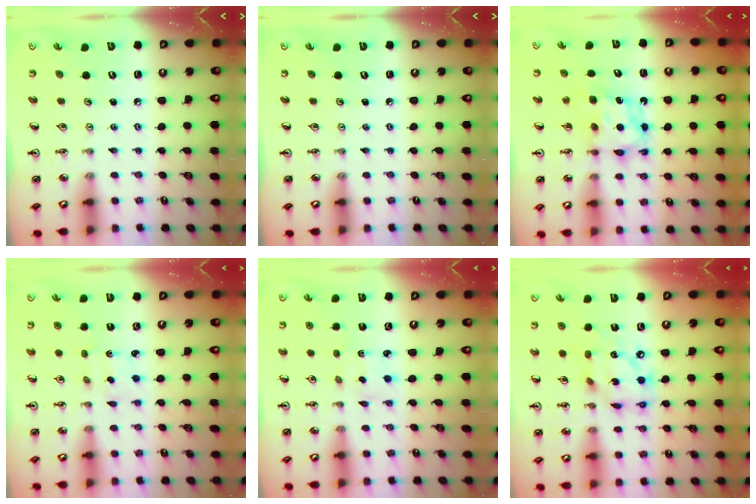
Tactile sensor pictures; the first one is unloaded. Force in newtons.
{"total": 0.0}
{"total": 6.9, "press": 6.9, "slide": 0.3}
{"total": 2.8, "press": 2.8, "slide": 0.5}
{"total": 1.3, "press": 1.2, "slide": 0.6}
{"total": 14.0, "press": 14.0, "slide": 1.1}